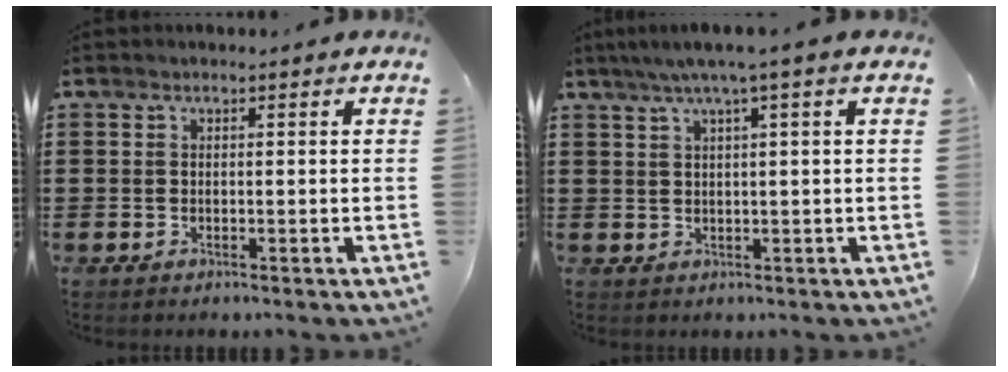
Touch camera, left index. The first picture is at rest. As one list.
[{"total": 2.9, "force": [1.3, -0.2, 2.6], "torque": [-0.051, 0.000, 0.022]}]